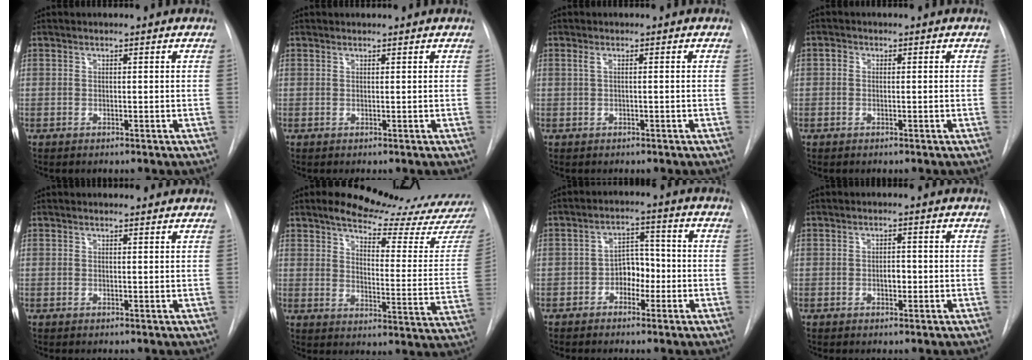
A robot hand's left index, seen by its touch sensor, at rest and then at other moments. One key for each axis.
{"total": 0.8, "fx": 0.8, "fy": 0.1, "fz": -0.2, "tx": 0.001, "ty": 0.006, "tz": 0.016}
{"total": 0.9, "fx": 0.1, "fy": 0.0, "fz": 0.9, "tx": -0.026, "ty": 0.008, "tz": 0.004}
{"total": 0.7, "fx": -0.1, "fy": 0.5, "fz": 0.5, "tx": -0.006, "ty": 0.003, "tz": -0.008}
{"total": 2.4, "fx": 2.4, "fy": 0.5, "fz": 0.1, "tx": -0.007, "ty": 0.005, "tz": 0.028}
{"total": 20.4, "fx": 18.9, "fy": 0.4, "fz": 7.7, "tx": -0.109, "ty": -0.103, "tz": 0.233}
{"total": 4.4, "fx": -1.6, "fy": 2.9, "fz": 2.9, "tx": -0.042, "ty": 0.015, "tz": -0.028}
{"total": 1.4, "fx": -0.2, "fy": 0.9, "fz": 1.1, "tx": -0.016, "ty": 0.001, "tz": -0.001}